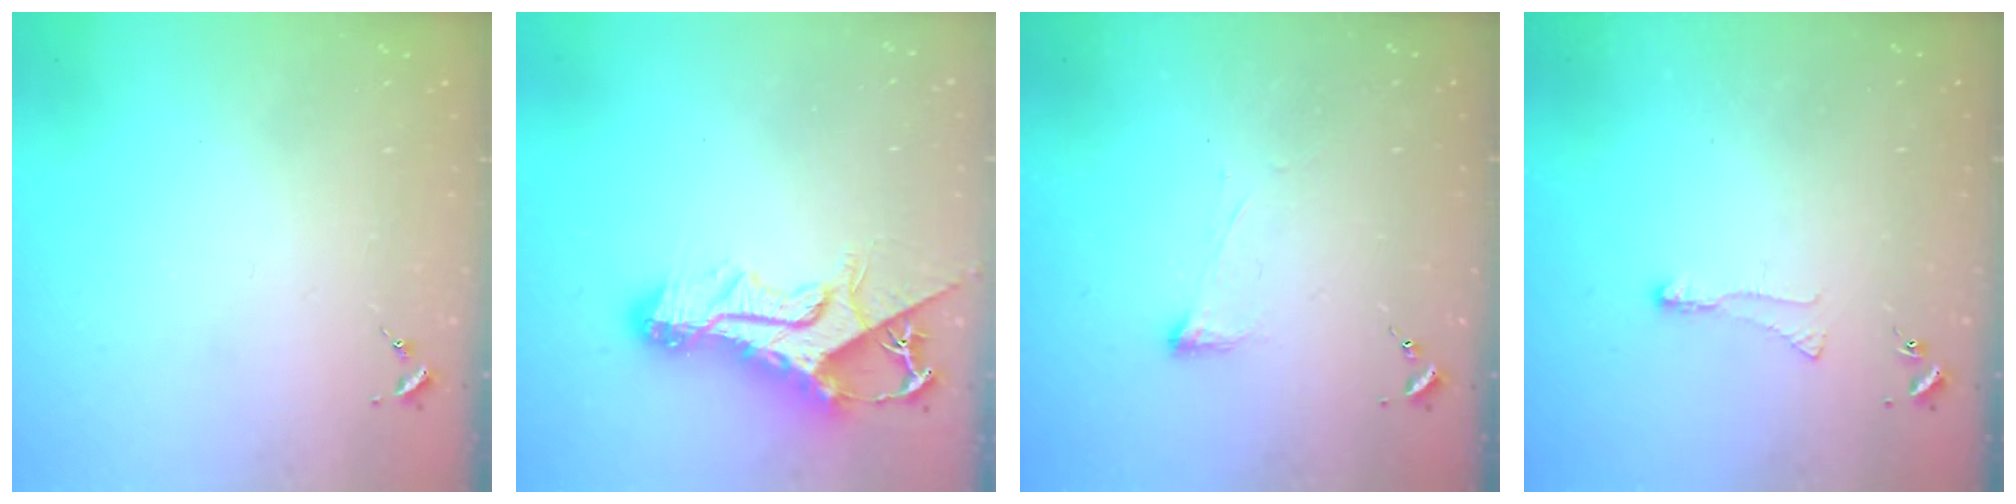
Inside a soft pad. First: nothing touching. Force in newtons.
{"total": 13.9, "press": 13.8, "slide": 1.4}
{"total": 2.8, "press": 2.7, "slide": 0.8}
{"total": 3.0, "press": 2.9, "slide": 0.6}